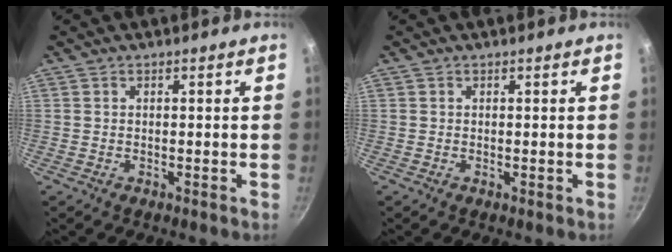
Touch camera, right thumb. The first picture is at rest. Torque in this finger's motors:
{"motor_torque": [-0.52, 0.24, -0.09, 0.19, 0.02]}